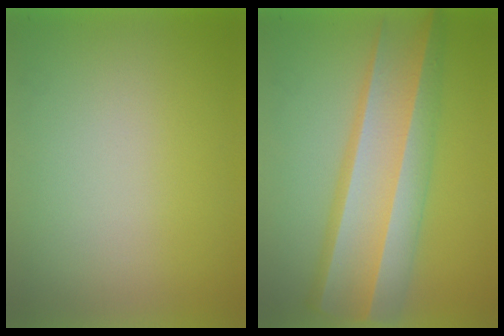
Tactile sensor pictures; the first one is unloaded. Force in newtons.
{"total": 6.6}